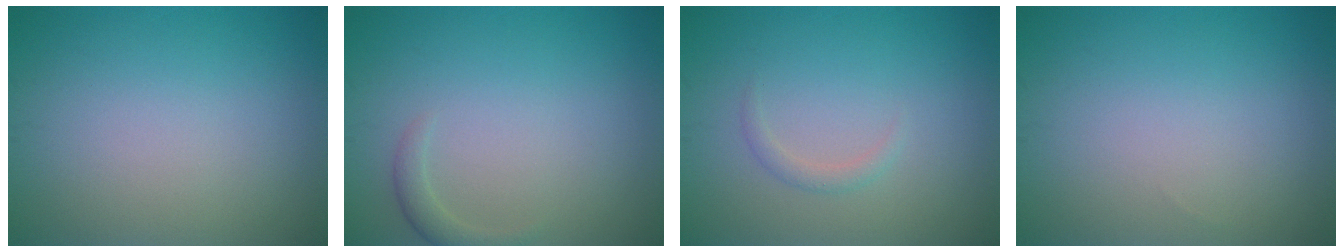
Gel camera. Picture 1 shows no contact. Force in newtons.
{"total": 1.4, "press": 1.4, "slide": 0.1}
{"total": 1.0, "press": 1.0, "slide": 0.0}
{"total": 0.0}